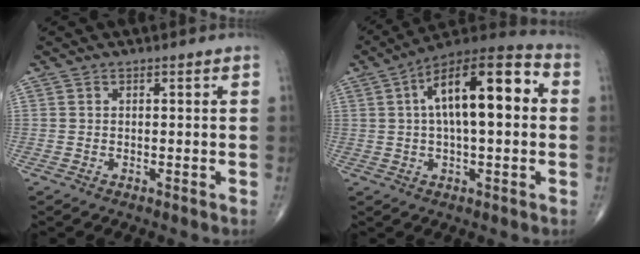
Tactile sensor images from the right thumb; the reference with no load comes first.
{"total": 17.7, "force": [2.9, 6.9, 16.1], "torque": [-0.246, 0.033, 0.035]}